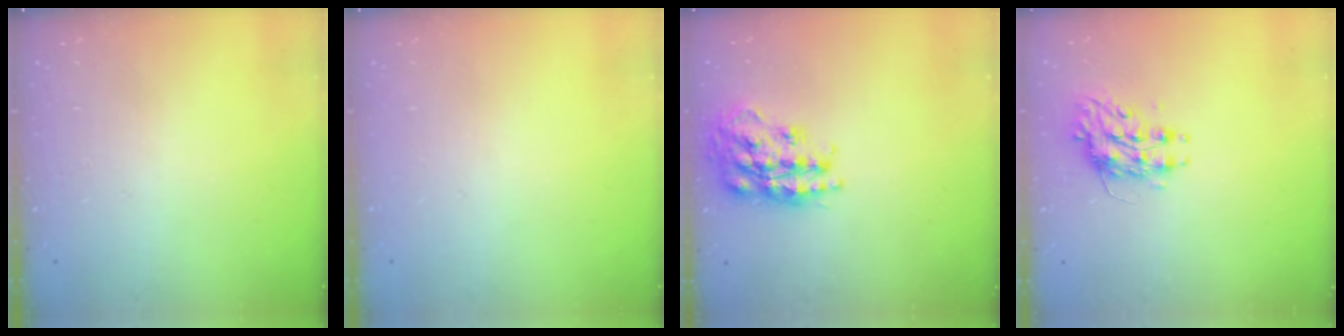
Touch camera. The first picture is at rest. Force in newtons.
{"total": 0.0}
{"total": 19.5, "press": 19.4, "slide": 1.3}
{"total": 8.3, "press": 8.2, "slide": 0.6}